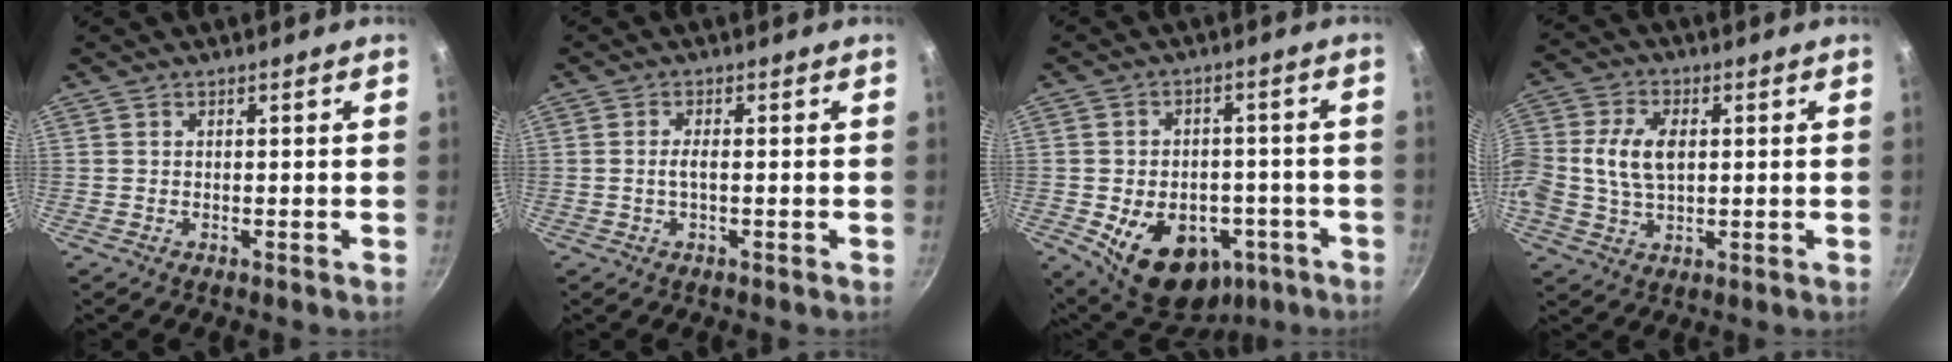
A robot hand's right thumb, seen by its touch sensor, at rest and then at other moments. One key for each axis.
{"total": 1.9, "fx": -0.3, "fy": 0.5, "fz": 1.9, "tx": -0.042, "ty": 0.005, "tz": -0.008}
{"total": 17.4, "fx": -6.6, "fy": 12.1, "fz": 10.5, "tx": -0.130, "ty": 0.026, "tz": -0.076}
{"total": 10.7, "fx": 0.9, "fy": 7.0, "fz": 8.0, "tx": -0.159, "ty": 0.021, "tz": 0.011}